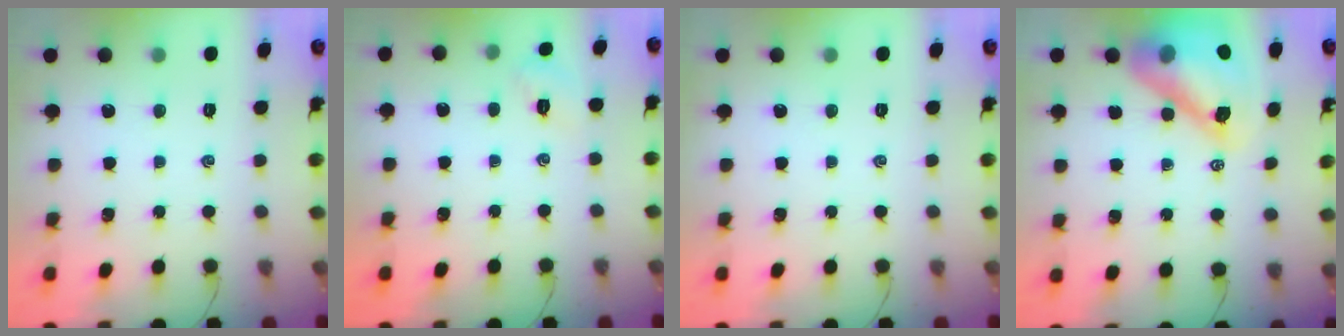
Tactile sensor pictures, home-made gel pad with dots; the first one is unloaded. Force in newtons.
{"total": 2.7, "press": 2.6, "slide": 0.8}
{"total": 0.0}
{"total": 15.6, "press": 15.0, "slide": 4.3}